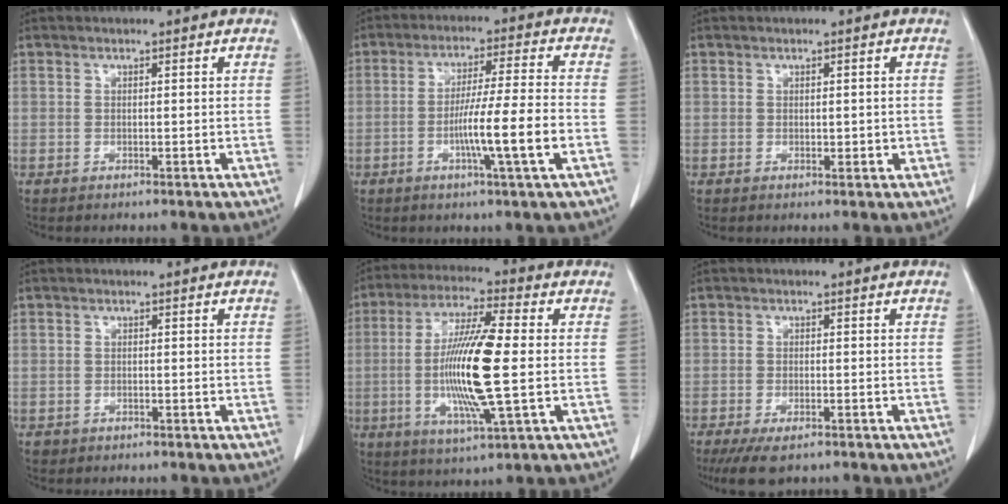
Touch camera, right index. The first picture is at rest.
{"total": 9.9, "force": [-2.9, -0.8, 9.5], "torque": [-0.164, -0.005, -0.051]}
{"total": 1.3, "force": [0.0, 0.9, 1.0], "torque": [-0.010, 0.001, 0.004]}
{"total": 1.0, "force": [-0.7, 0.7, 0.0], "torque": [-0.009, 0.003, -0.011]}
{"total": 14.6, "force": [-1.1, 1.0, 14.5], "torque": [-0.285, -0.010, -0.027]}
{"total": 5.9, "force": [-4.4, 1.9, 3.6], "torque": [-0.057, -0.011, -0.070]}